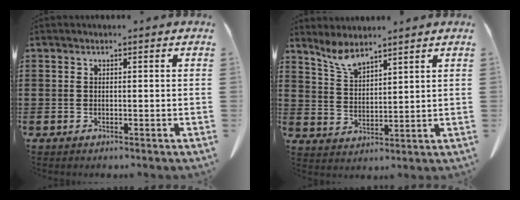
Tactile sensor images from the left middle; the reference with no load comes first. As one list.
[{"total": 5.1, "force": [4.3, 1.2, 2.4], "torque": [-0.060, -0.011, 0.078]}]